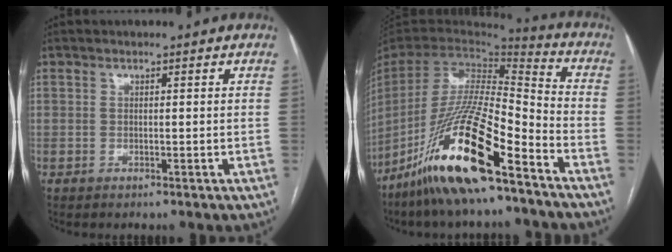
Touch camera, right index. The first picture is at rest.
{"total": 20.8, "force": [-13.4, 2.9, 15.6], "torque": [-0.324, -0.039, -0.252]}